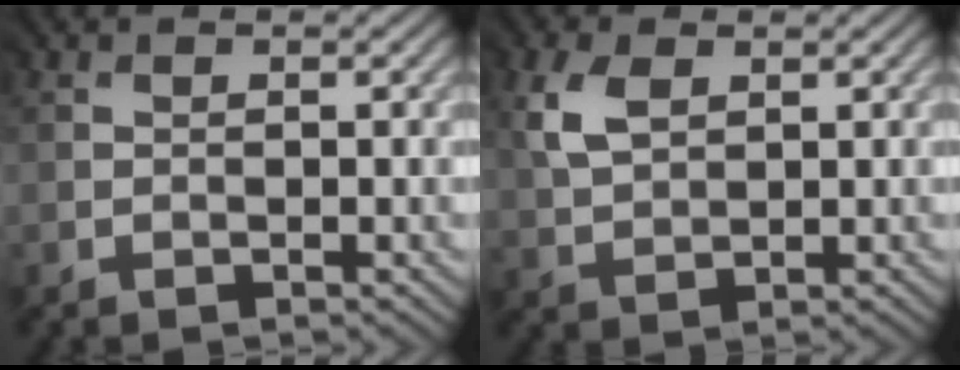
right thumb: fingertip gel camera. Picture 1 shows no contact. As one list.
[{"total": 3.9, "force": [2.1, 2.4, 2.1], "torque": [-0.067, 0.006, 0.040]}]